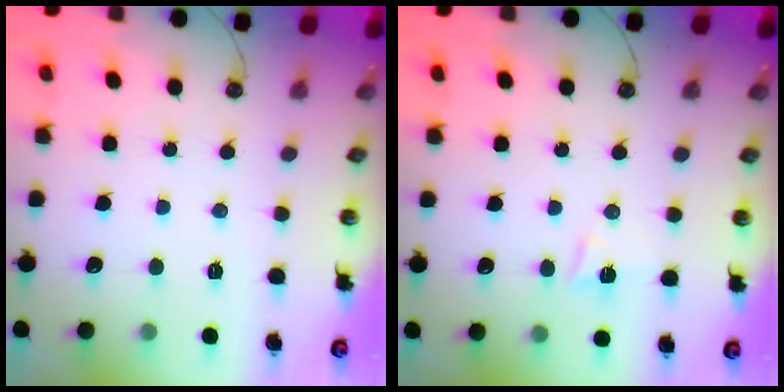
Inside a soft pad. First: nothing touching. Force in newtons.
{"total": 5.6, "press": 5.1, "slide": 2.4}